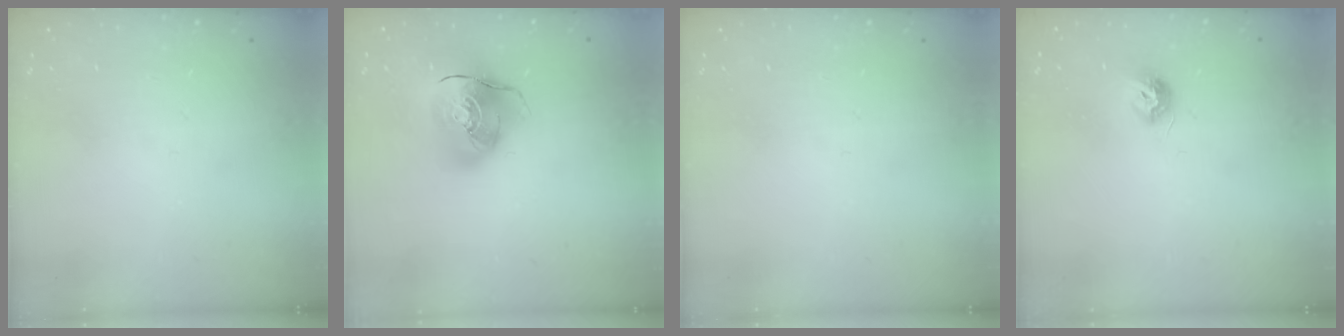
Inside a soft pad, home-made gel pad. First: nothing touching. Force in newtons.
{"total": 14.9, "press": 14.7, "slide": 2.5}
{"total": 0.0}
{"total": 7.0, "press": 6.9, "slide": 0.5}